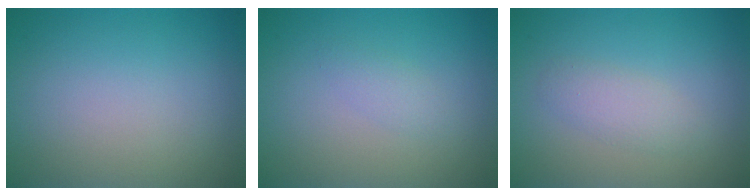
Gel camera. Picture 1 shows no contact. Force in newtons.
{"total": 1.1, "press": 1.1, "slide": 0.0}
{"total": 1.9, "press": 1.9, "slide": 0.0}